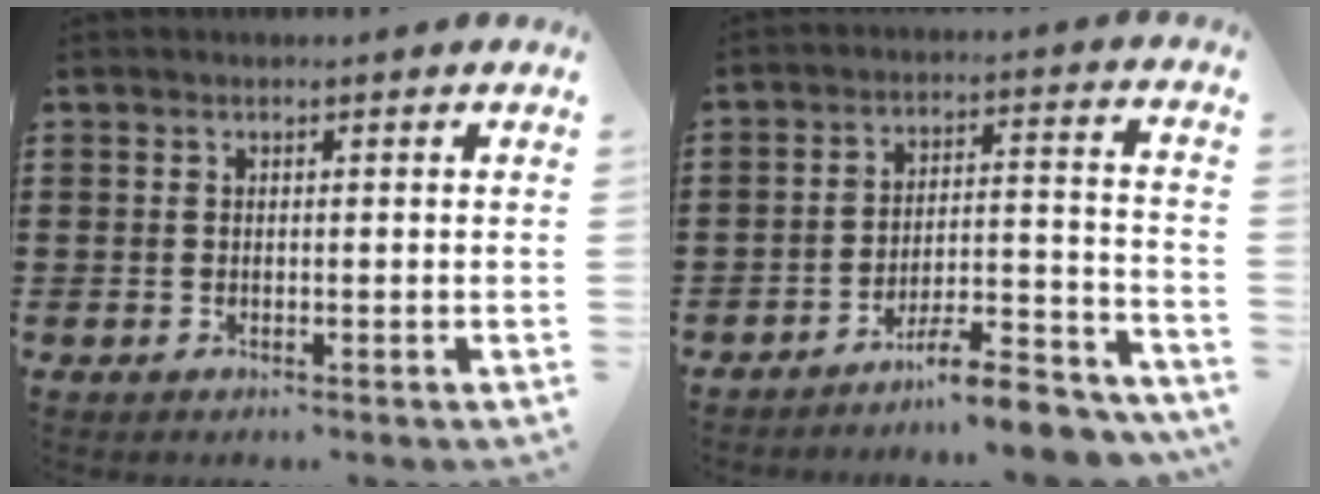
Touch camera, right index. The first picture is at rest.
{"total": 8.3, "force": [-7.5, 0.6, 3.6], "torque": [-0.047, 0.015, -0.138]}